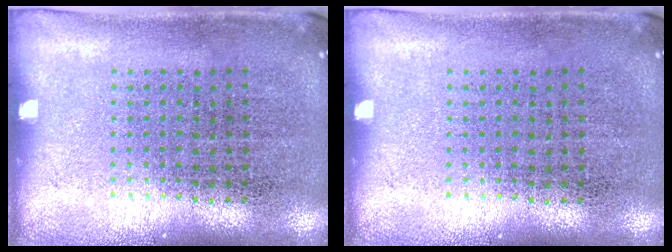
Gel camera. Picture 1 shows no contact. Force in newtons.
{"total": 0.0}